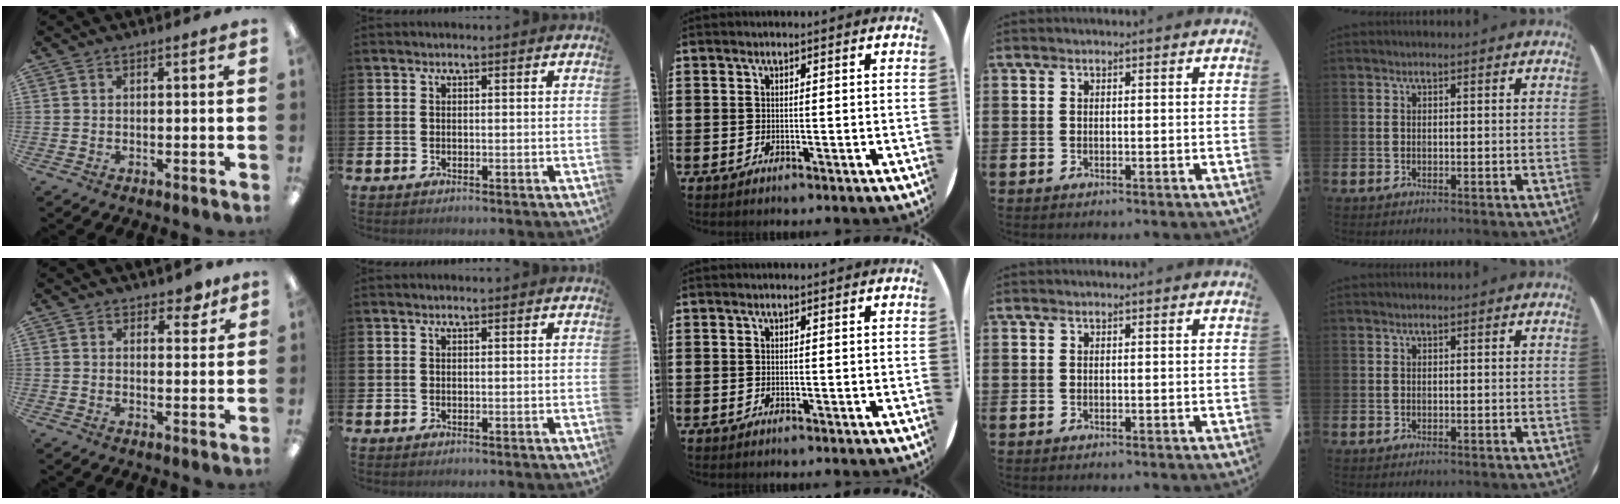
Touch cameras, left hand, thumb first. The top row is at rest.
{"thumb": {"total": 4.3, "force": [3.4, 2.2, 1.5], "torque": [-0.004, -0.016, 0.057]}}